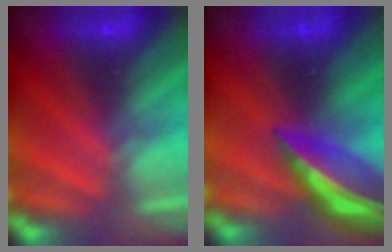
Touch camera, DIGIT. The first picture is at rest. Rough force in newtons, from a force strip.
{"total": 7.8}